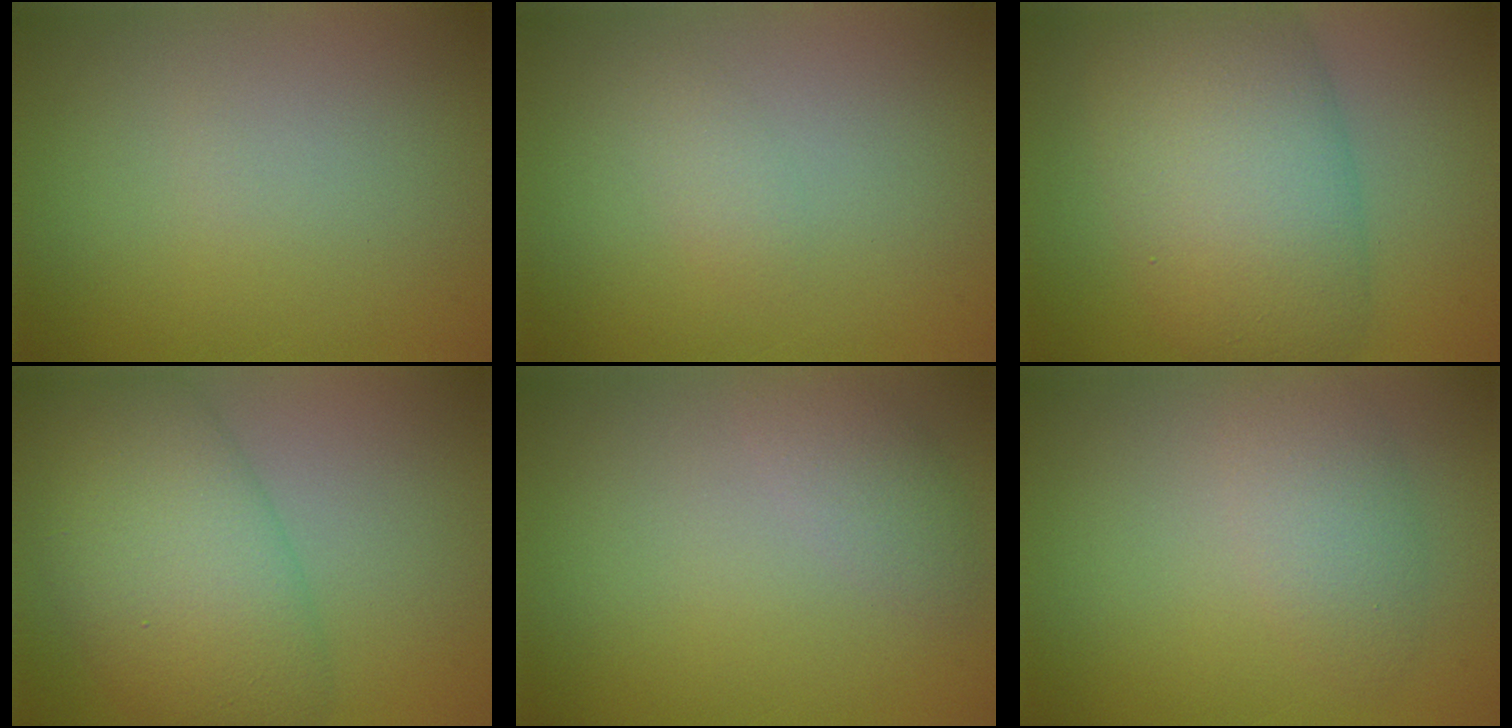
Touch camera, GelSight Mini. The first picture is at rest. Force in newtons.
{"total": 1.1, "press": 1.1, "slide": 0.0}
{"total": 10.4, "press": 10.3, "slide": 0.4}
{"total": 9.6, "press": 9.6, "slide": 0.4}
{"total": 1.9, "press": 1.9, "slide": 0.2}
{"total": 2.8, "press": 2.8, "slide": 0.1}